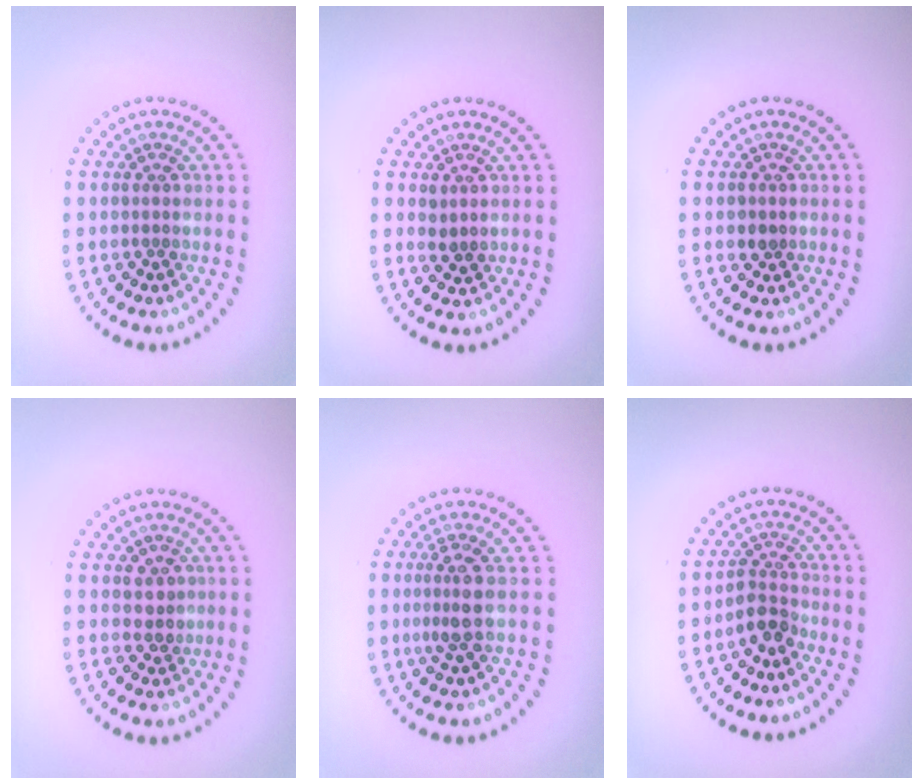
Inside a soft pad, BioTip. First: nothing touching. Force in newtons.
{"total": 1.0, "press": 1.0, "slide": 0.4}
{"total": 1.2, "press": 1.1, "slide": 0.4}
{"total": 1.7, "press": 1.6, "slide": 0.5}
{"total": 2.3, "press": 1.9, "slide": 1.3}
{"total": 2.4, "press": 1.8, "slide": 1.5}